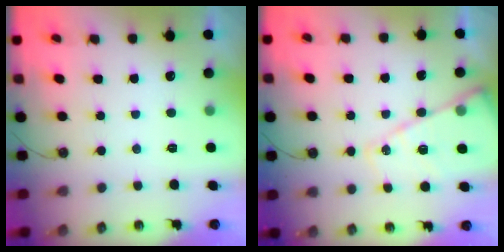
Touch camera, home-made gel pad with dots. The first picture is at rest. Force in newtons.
{"total": 15.8, "press": 15.8, "slide": 1.5}